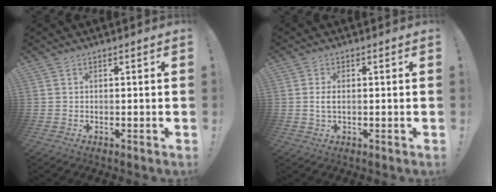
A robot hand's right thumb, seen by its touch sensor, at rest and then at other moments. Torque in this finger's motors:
{"motor_torque": [0.06, -0.59, -0.03, 0.14, 0.02]}